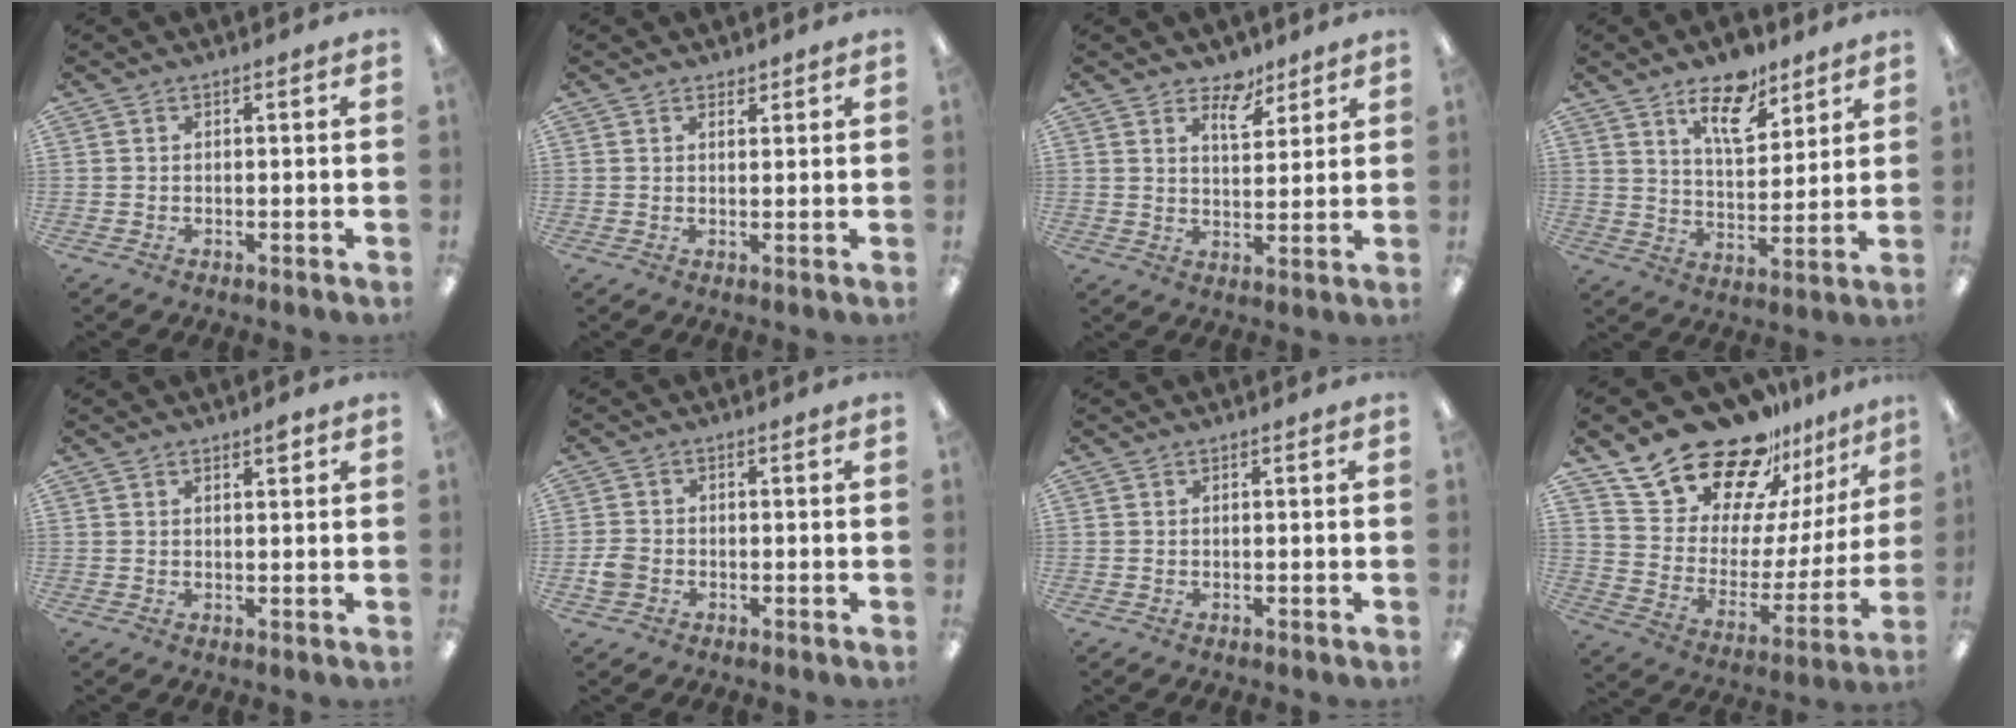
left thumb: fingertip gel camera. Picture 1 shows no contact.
{"total": 1.4, "force": [1.3, 0.6, 0.2], "torque": [0.003, -0.005, 0.023]}
{"total": 6.9, "force": [5.0, 3.4, 3.2], "torque": [-0.030, -0.031, 0.084]}
{"total": 12.6, "force": [8.8, 5.4, 7.1], "torque": [-0.096, -0.049, 0.150]}
{"total": 2.1, "force": [1.5, 0.6, 1.3], "torque": [-0.020, -0.004, 0.025]}
{"total": 3.0, "force": [-1.1, 2.4, 1.5], "torque": [-0.024, 0.008, -0.020]}
{"total": 0.0}
{"total": 24.8, "force": [19.4, 12.4, 9.4], "torque": [-0.156, -0.133, 0.357]}